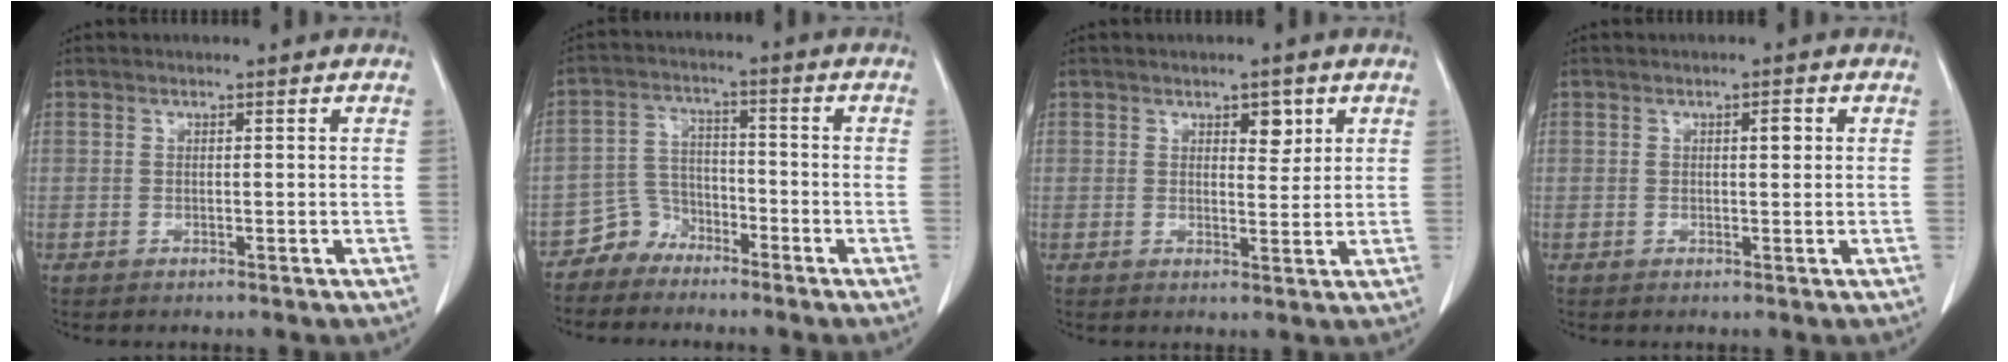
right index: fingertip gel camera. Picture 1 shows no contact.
{"total": 4.6, "force": [-3.8, 2.6, -0.3], "torque": [0.011, 0.013, -0.074]}
{"total": 3.0, "force": [1.5, 1.4, 2.1], "torque": [-0.026, -0.003, 0.024]}
{"total": 1.6, "force": [0.5, 0.6, 1.4], "torque": [-0.021, 0.002, 0.008]}